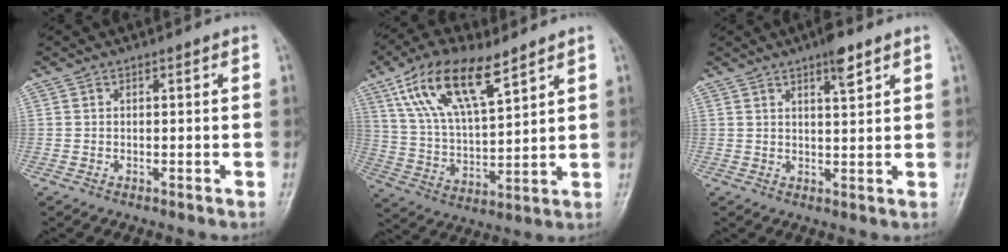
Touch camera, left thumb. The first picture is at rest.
{"total": 15.7, "force": [9.1, 5.9, 11.3], "torque": [-0.195, -0.024, 0.178]}
{"total": 4.6, "force": [2.9, 1.1, 3.3], "torque": [-0.047, -0.014, 0.044]}